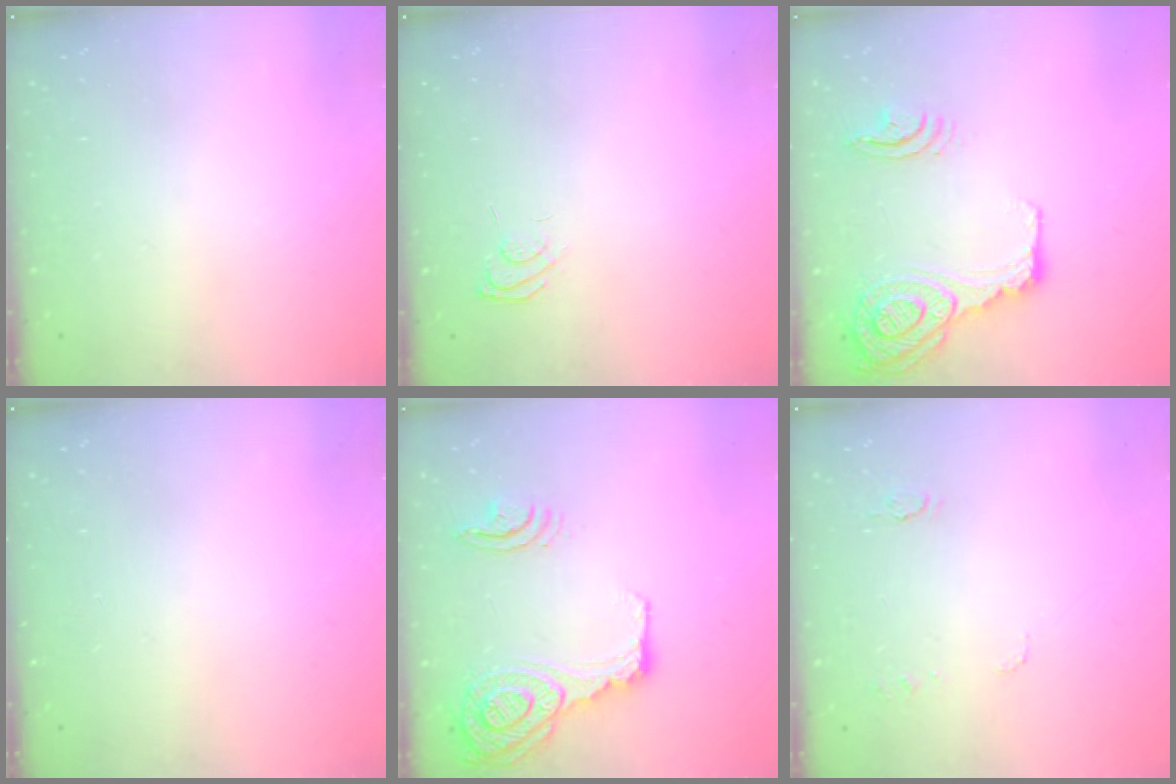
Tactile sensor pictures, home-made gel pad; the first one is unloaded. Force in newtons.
{"total": 6.1, "press": 5.9, "slide": 1.4}
{"total": 18.9, "press": 18.6, "slide": 3.2}
{"total": 0.0}
{"total": 18.9, "press": 18.6, "slide": 3.2}
{"total": 5.2, "press": 5.1, "slide": 0.5}